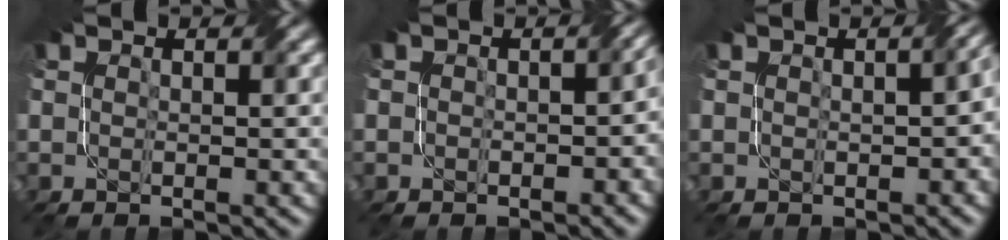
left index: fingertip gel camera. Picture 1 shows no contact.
{"total": 3.2, "force": [-0.3, 2.2, 2.3], "torque": [-0.010, -0.004, -0.002]}
{"total": 3.2, "force": [0.0, 1.6, 2.8], "torque": [-0.023, 0.002, 0.011]}